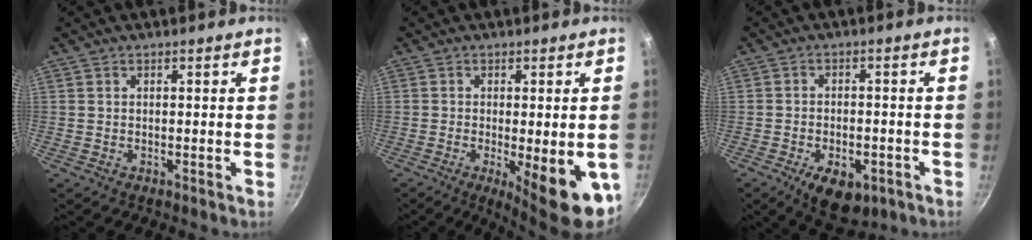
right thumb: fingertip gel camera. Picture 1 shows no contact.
{"total": 12.6, "force": [-3.8, 3.4, 11.6], "torque": [-0.137, -0.010, -0.041]}
{"total": 9.5, "force": [-4.4, 5.1, 6.6], "torque": [-0.082, 0.013, -0.053]}